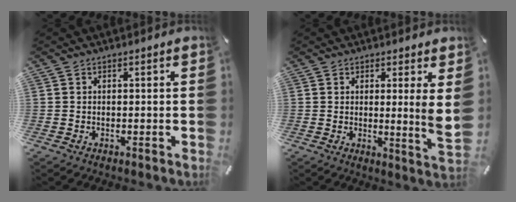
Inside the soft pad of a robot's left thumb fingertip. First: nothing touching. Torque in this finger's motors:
{"motor_torque": [0.45, -0.09, 0.27, 0.17, 0.04]}